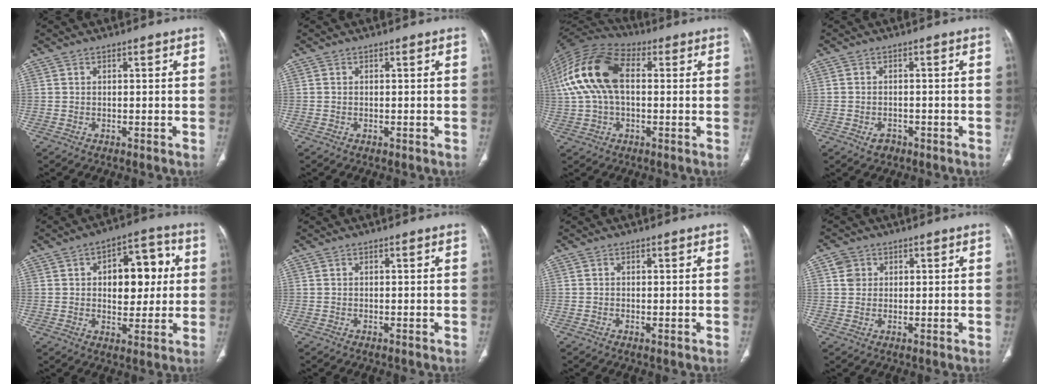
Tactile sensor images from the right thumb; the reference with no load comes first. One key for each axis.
{"total": 0.0}
{"total": 16.6, "fx": 2.2, "fy": 9.7, "fz": 13.3, "tx": -0.276, "ty": 0.035, "tz": 0.033}
{"total": 2.5, "fx": -1.3, "fy": 1.8, "fz": 1.1, "tx": -0.011, "ty": 0.009, "tz": -0.014}
{"total": 13.0, "fx": 2.2, "fy": 7.7, "fz": 10.3, "tx": -0.098, "ty": 0.015, "tz": 0.031}
{"total": 0.0}
{"total": 0.0}
{"total": 3.2, "fx": 1.1, "fy": 2.8, "fz": 1.0, "tx": -0.005, "ty": -0.002, "tz": 0.020}